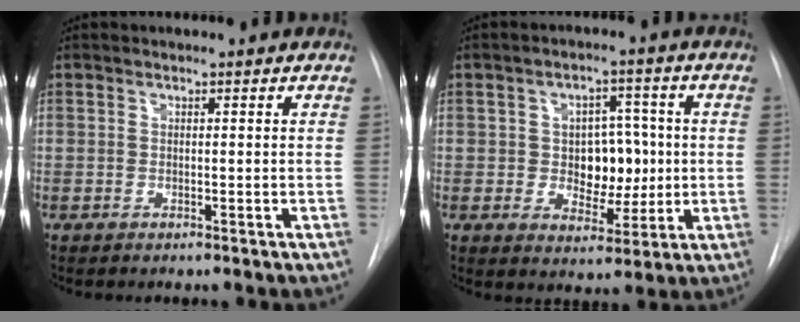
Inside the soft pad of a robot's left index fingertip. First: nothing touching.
{"total": 8.0, "force": [-0.7, 5.4, 5.8], "torque": [-0.082, 0.011, 0.001]}